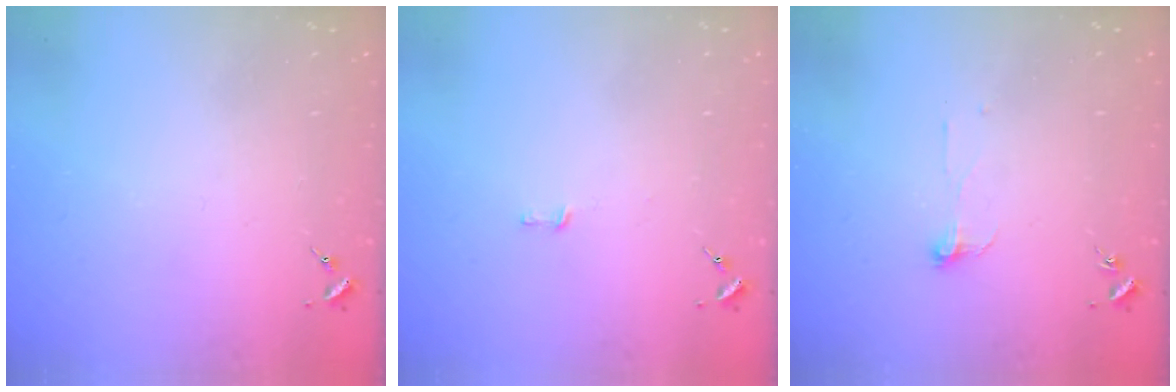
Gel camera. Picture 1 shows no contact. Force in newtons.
{"total": 3.0, "press": 3.0, "slide": 0.2}
{"total": 4.1, "press": 4.1, "slide": 0.4}